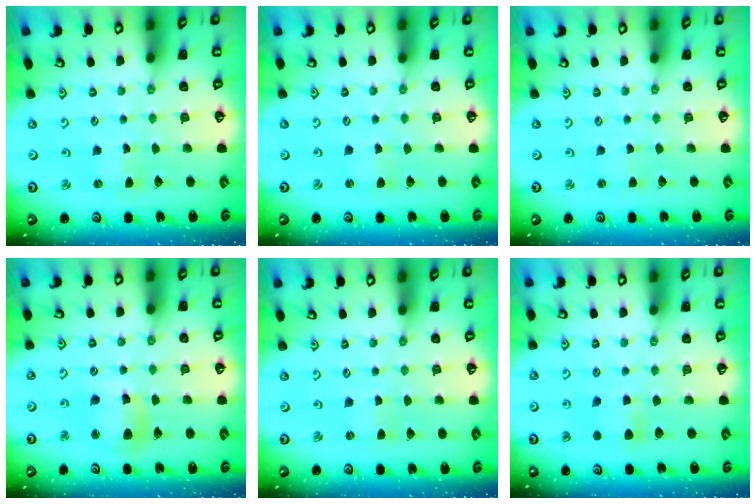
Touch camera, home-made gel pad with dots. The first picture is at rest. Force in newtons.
{"total": 0.7, "press": 0.7, "slide": 0.2}
{"total": 1.0, "press": 1.0, "slide": 0.2}
{"total": 10.7, "press": 10.6, "slide": 1.3}
{"total": 0.7, "press": 0.7, "slide": 0.2}
{"total": 4.9, "press": 4.8, "slide": 0.7}